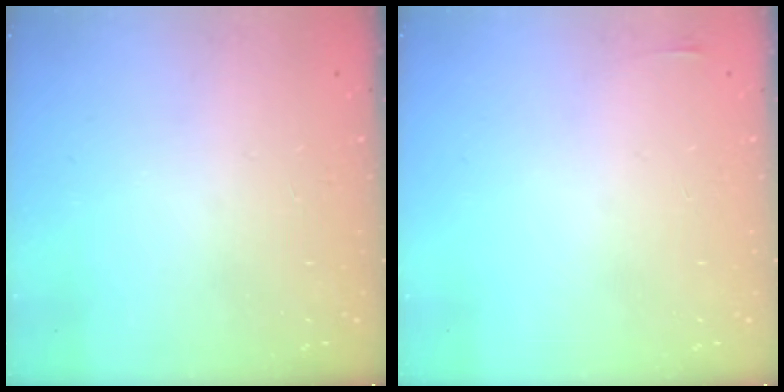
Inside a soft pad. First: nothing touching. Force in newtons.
{"total": 5.8, "press": 1.7, "slide": 5.5}